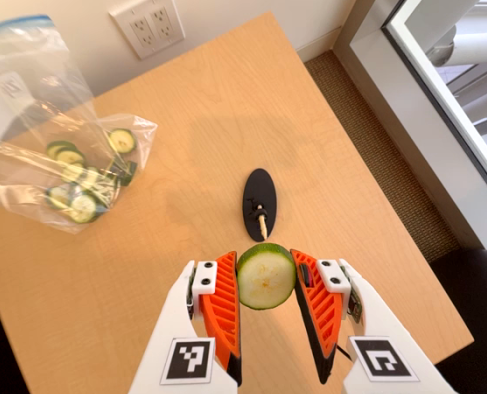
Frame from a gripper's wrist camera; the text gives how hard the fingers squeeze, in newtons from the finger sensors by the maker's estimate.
{"total": 11.2, "left": 11.8, "right": 10.7}